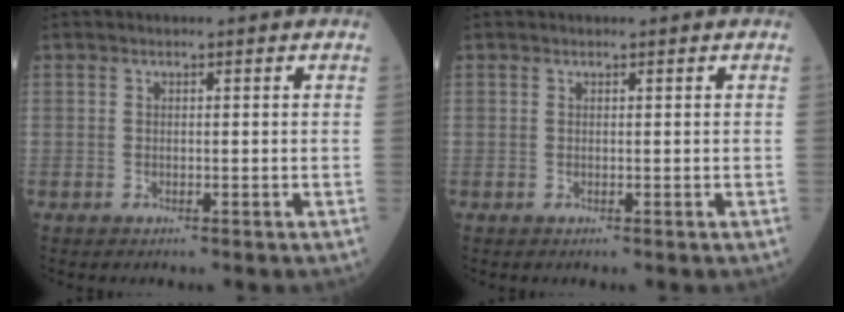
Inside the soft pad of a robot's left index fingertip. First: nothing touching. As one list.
[{"total": 0.0}]